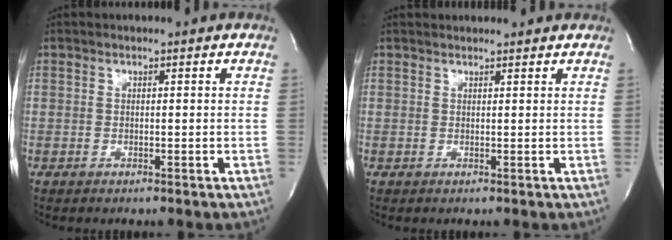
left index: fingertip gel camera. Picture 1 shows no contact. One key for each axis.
{"total": 4.2, "fx": 4.1, "fy": 0.5, "fz": 0.8, "tx": -0.010, "ty": 0.022, "tz": 0.046}